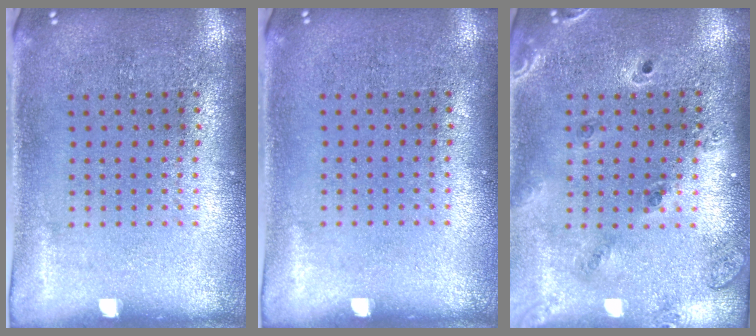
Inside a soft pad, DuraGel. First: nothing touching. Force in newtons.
{"total": 0.0}
{"total": 1.3, "press": 1.3, "slide": 0.5}